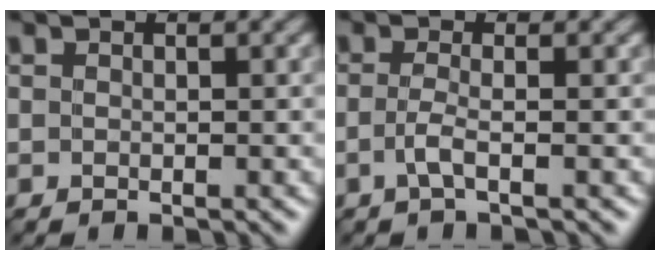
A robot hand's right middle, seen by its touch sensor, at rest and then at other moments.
{"total": 1.9, "force": [-0.5, 0.5, 1.7], "torque": [-0.037, -0.003, -0.016]}